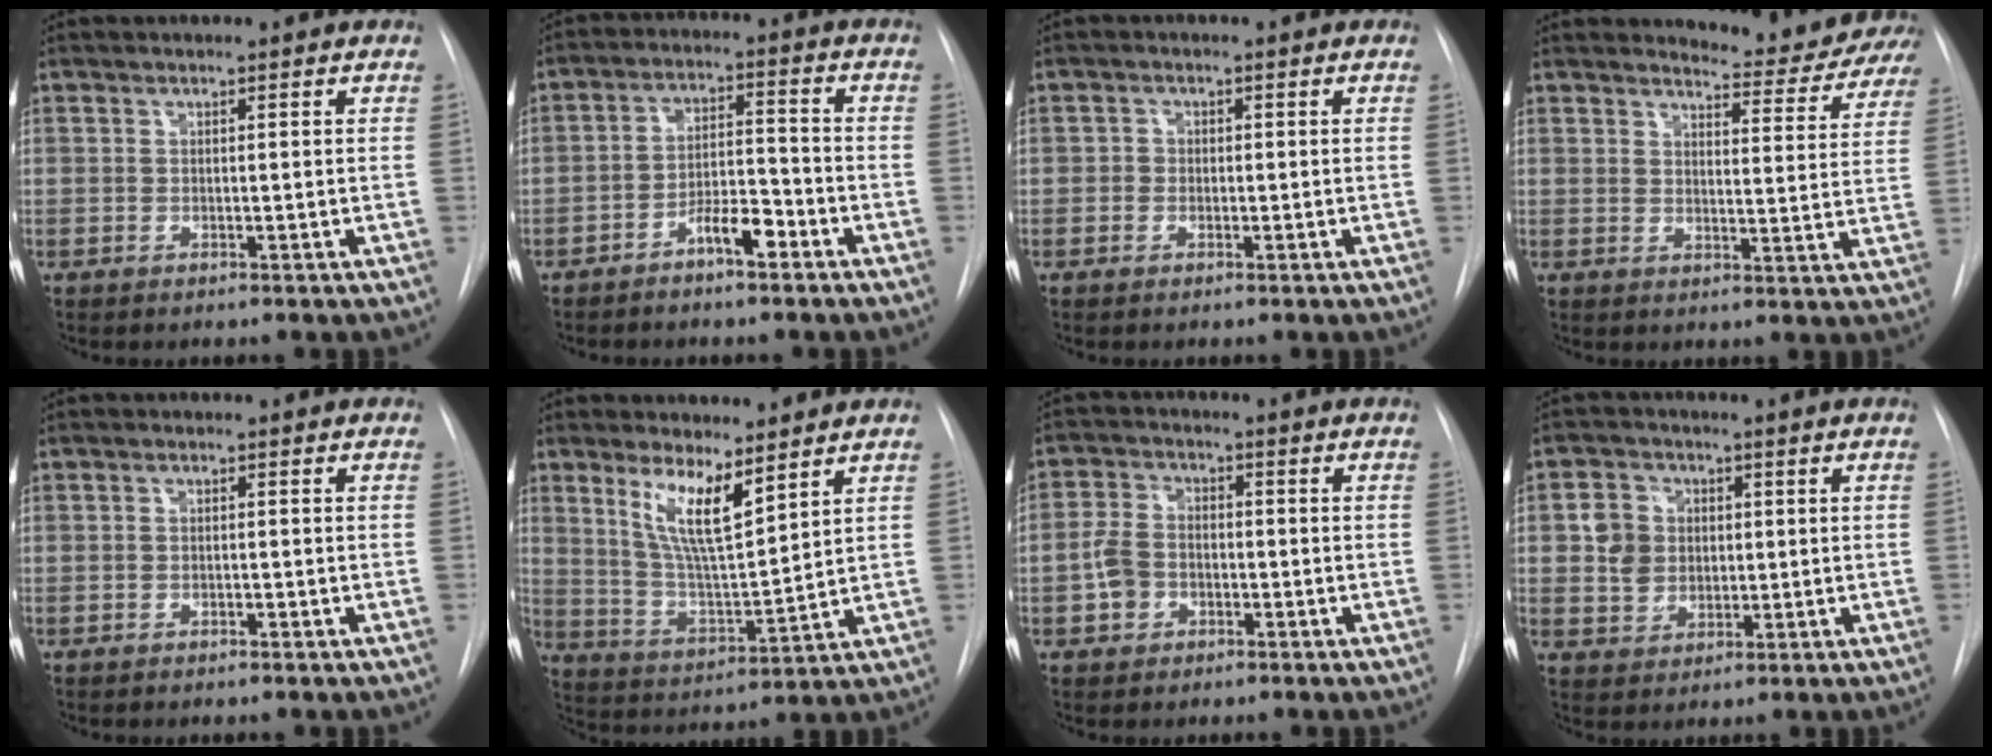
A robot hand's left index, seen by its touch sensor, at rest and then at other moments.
{"total": 5.8, "force": [-3.8, 1.6, 4.1], "torque": [-0.076, 0.015, -0.067]}
{"total": 1.4, "force": [-0.3, 1.3, 0.3], "torque": [0.004, 0.005, -0.010]}
{"total": 10.5, "force": [10.4, 1.0, 1.0], "torque": [-0.001, -0.052, 0.108]}
{"total": 0.7, "force": [-0.5, 0.3, 0.3], "torque": [-0.007, 0.000, -0.010]}
{"total": 9.4, "force": [5.4, 2.0, 7.4], "torque": [-0.143, -0.009, 0.109]}
{"total": 5.1, "force": [-1.7, 4.1, 2.6], "torque": [-0.065, 0.017, -0.031]}
{"total": 6.2, "force": [0.7, 5.6, 2.4], "torque": [-0.055, 0.019, 0.018]}